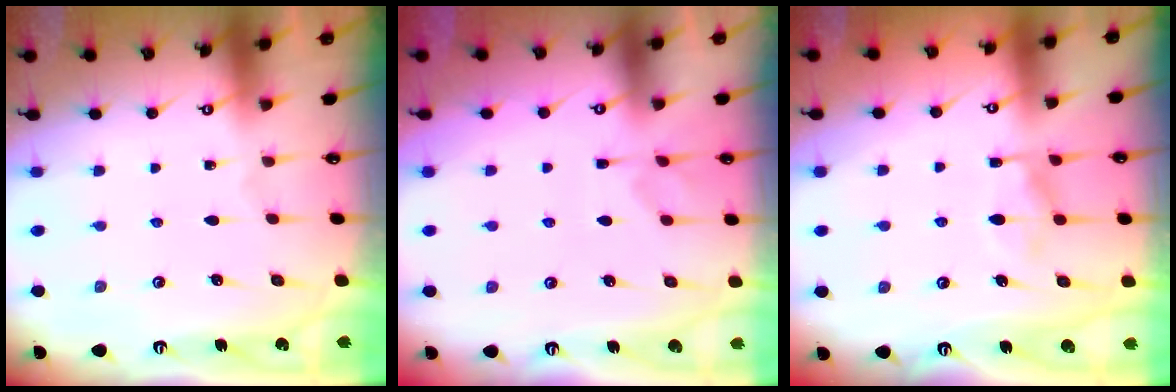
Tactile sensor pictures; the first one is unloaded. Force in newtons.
{"total": 3.9, "press": 3.8, "slide": 1.2}
{"total": 8.5, "press": 8.5, "slide": 0.9}